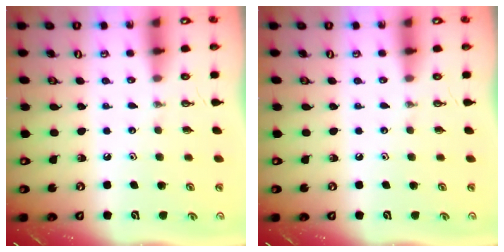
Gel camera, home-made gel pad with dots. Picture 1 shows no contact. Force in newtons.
{"total": 0.0}